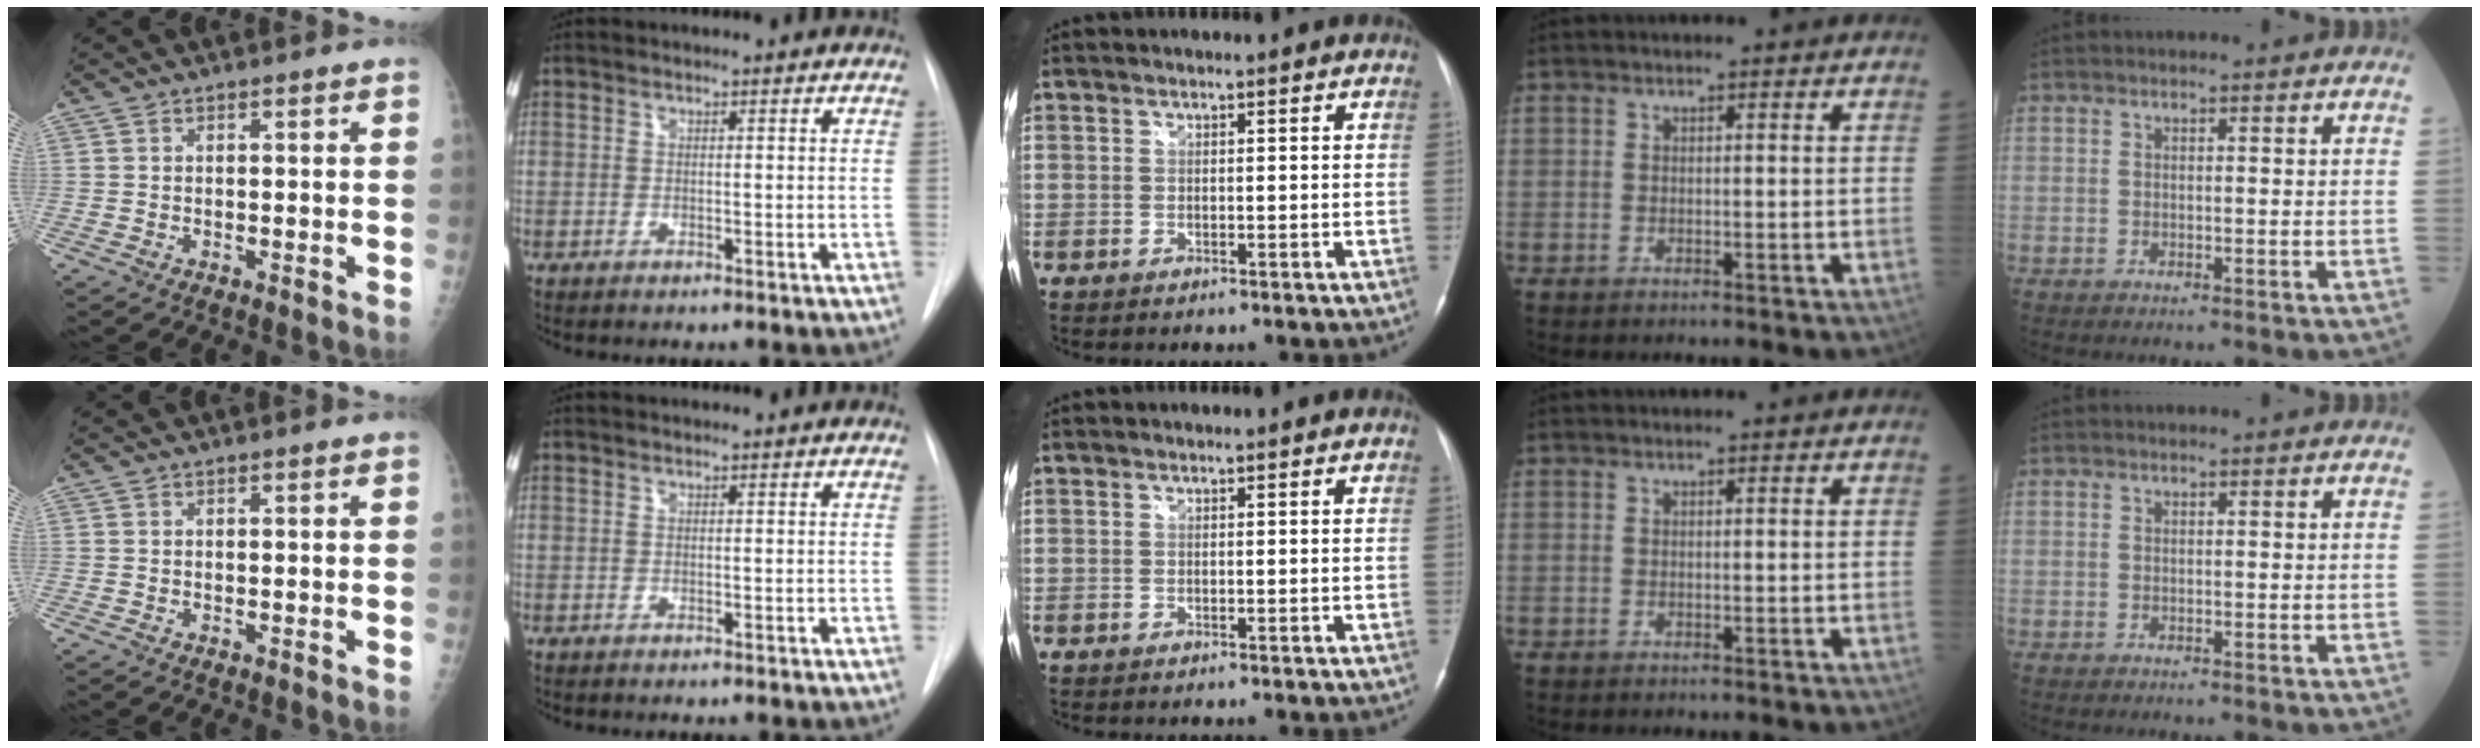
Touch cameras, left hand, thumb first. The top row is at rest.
{}